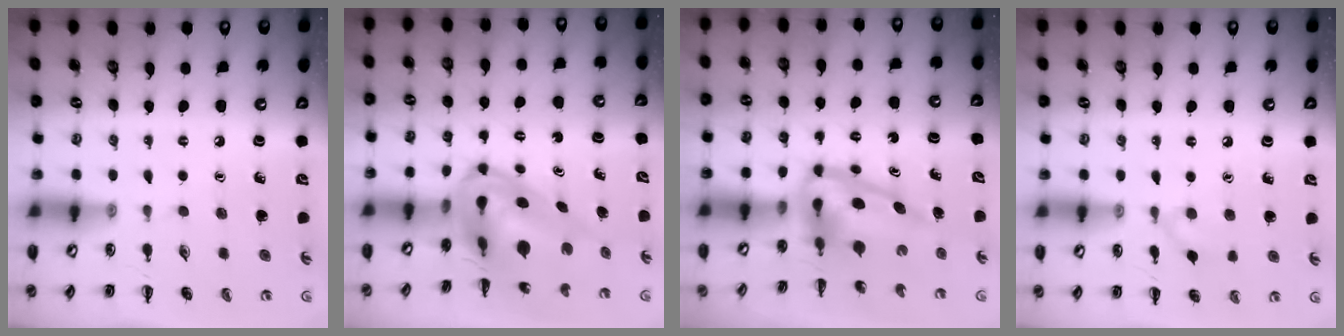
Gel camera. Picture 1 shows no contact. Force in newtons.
{"total": 7.8, "press": 7.5, "slide": 2.1}
{"total": 7.9, "press": 7.5, "slide": 2.3}
{"total": 5.2, "press": 4.8, "slide": 1.9}